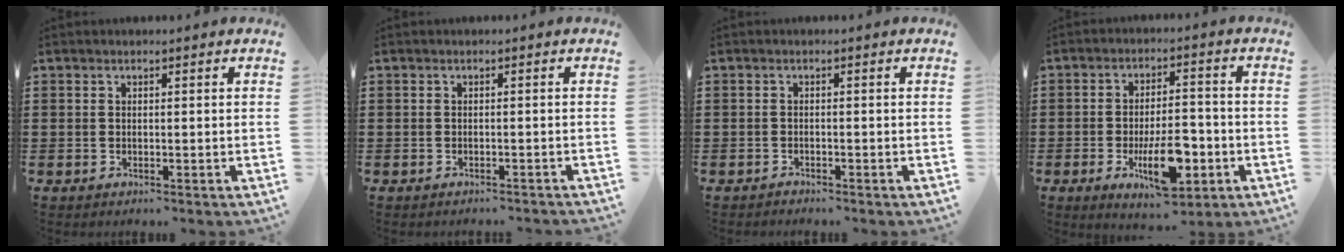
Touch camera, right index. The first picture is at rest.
{"total": 0.8, "force": [-0.7, 0.0, 0.2], "torque": [-0.006, -0.002, -0.015]}
{"total": 0.9, "force": [-0.9, 0.0, 0.0], "torque": [-0.002, 0.000, -0.020]}
{"total": 10.0, "force": [-3.5, 4.0, 8.4], "torque": [-0.151, -0.004, -0.059]}